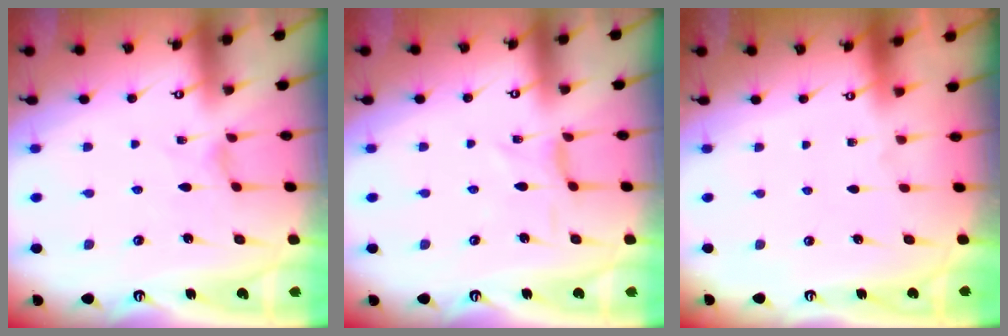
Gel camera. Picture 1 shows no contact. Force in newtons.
{"total": 0.8, "press": 0.7, "slide": 0.3}
{"total": 0.0}